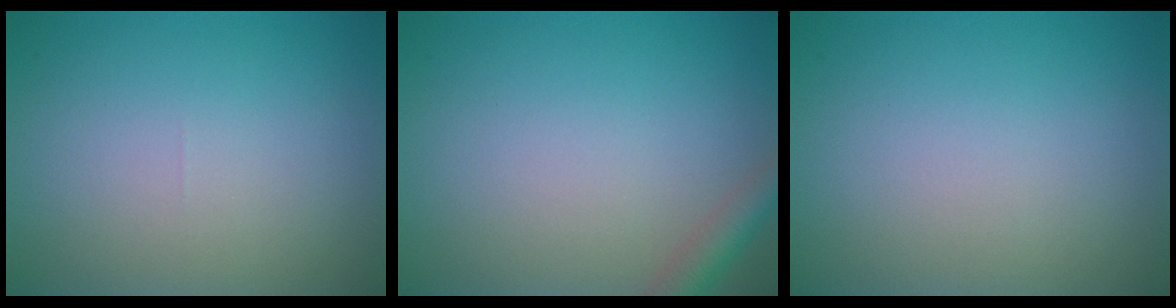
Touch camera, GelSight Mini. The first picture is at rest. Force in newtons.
{"total": 2.3, "press": 2.3, "slide": 0.1}
{"total": 0.0}